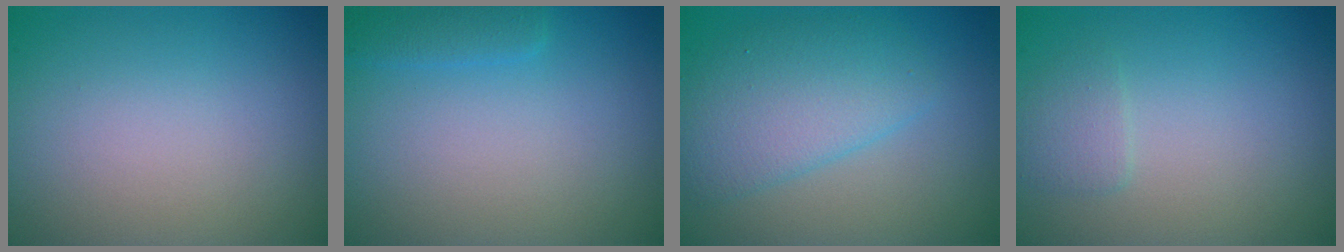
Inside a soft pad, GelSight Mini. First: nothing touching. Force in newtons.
{"total": 1.4, "press": 1.4, "slide": 0.1}
{"total": 4.3, "press": 4.3, "slide": 0.1}
{"total": 1.2, "press": 1.1, "slide": 0.3}